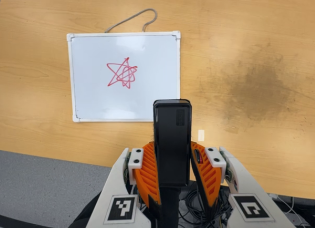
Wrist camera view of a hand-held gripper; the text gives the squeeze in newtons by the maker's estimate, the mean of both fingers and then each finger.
{"total": 4.4, "left": 3.2, "right": 5.7}